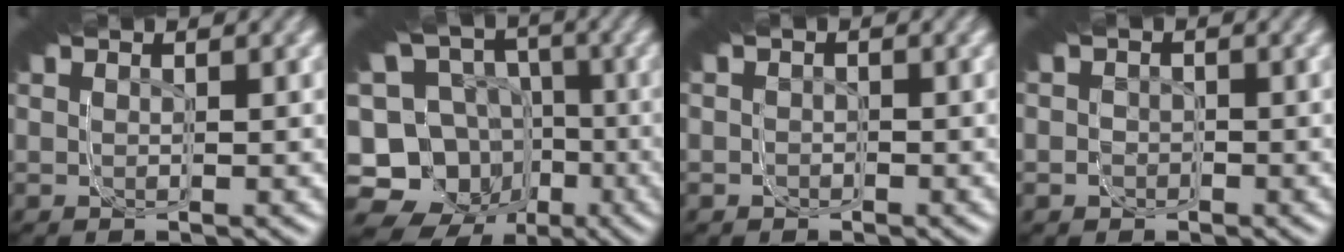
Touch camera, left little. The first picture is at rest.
{"total": 17.2, "force": [-6.7, 12.9, 9.2], "torque": [-0.136, -0.067, -0.106]}
{"total": 1.2, "force": [-0.9, 0.5, -0.5], "torque": [0.009, -0.020, -0.007]}
{"total": 2.9, "force": [-0.8, 2.6, 0.9], "torque": [-0.012, -0.020, -0.008]}